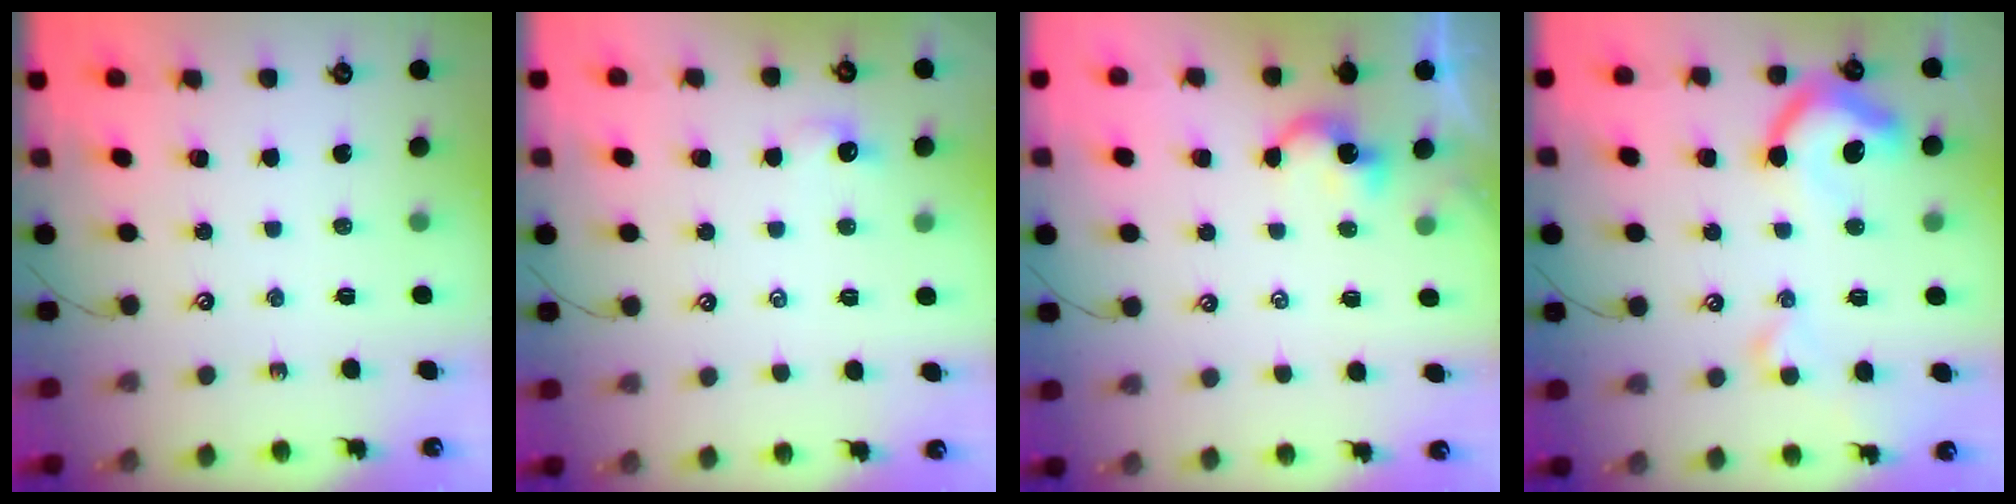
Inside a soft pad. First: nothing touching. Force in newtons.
{"total": 0.8, "press": 0.5, "slide": 0.6}
{"total": 2.1, "press": 2.1, "slide": 0.3}
{"total": 10.1, "press": 9.9, "slide": 1.9}